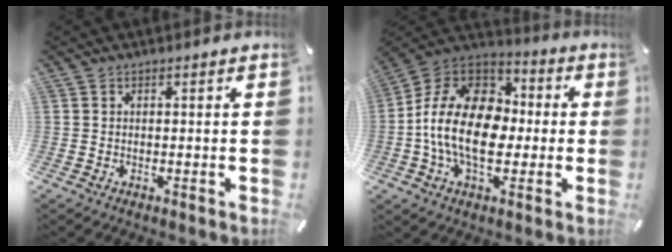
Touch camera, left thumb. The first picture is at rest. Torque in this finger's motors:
{"motor_torque": [0.66, 1.84, 2.47, -0.04, 0.84]}